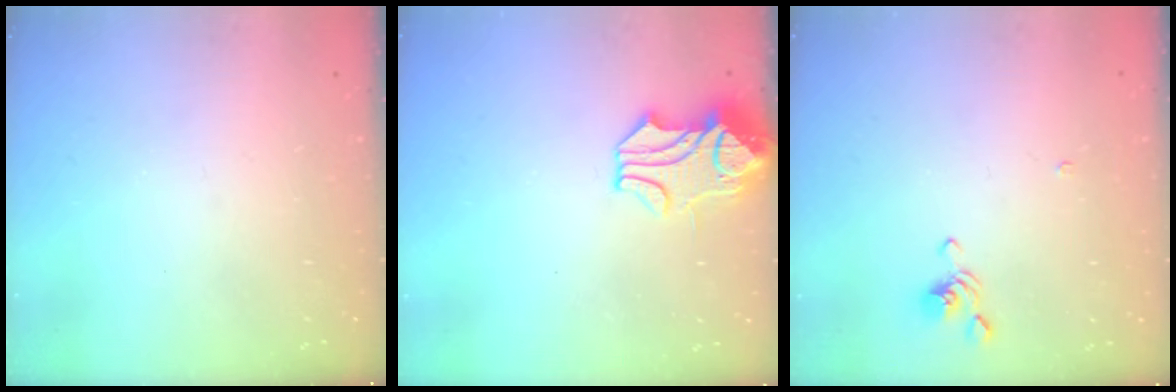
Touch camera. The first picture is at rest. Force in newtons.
{"total": 2.4, "press": 2.1, "slide": 1.1}
{"total": 3.2, "press": 3.2, "slide": 0.7}